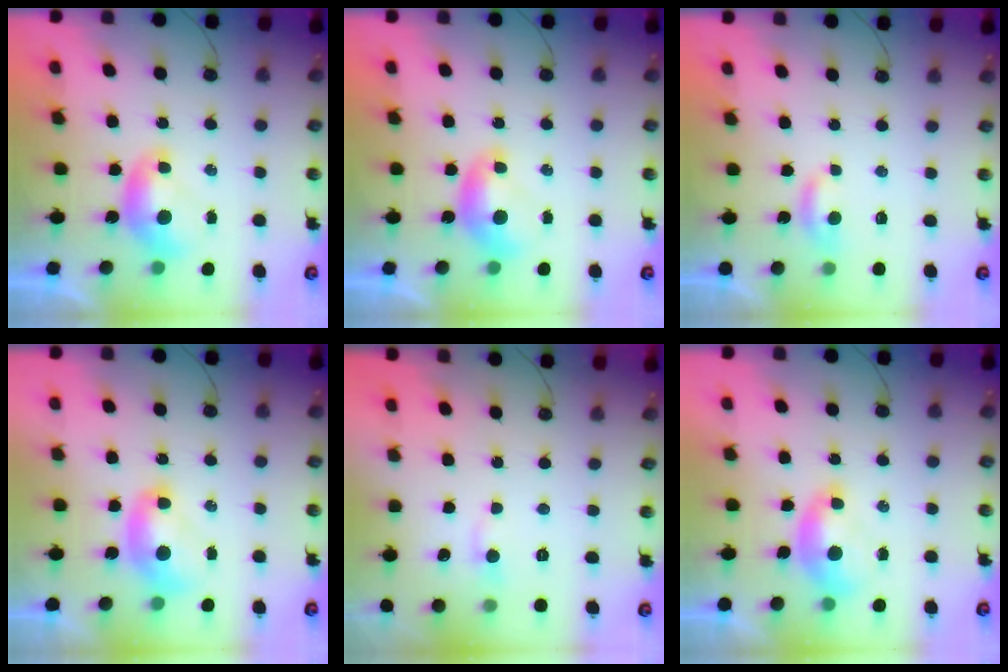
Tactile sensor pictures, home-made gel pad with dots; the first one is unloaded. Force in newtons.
{"total": 0.0}
{"total": 2.9, "press": 2.8, "slide": 0.4}
{"total": 2.0, "press": 2.0, "slide": 0.2}
{"total": 0.7, "press": 0.3, "slide": 0.7}
{"total": 1.8, "press": 1.7, "slide": 0.7}